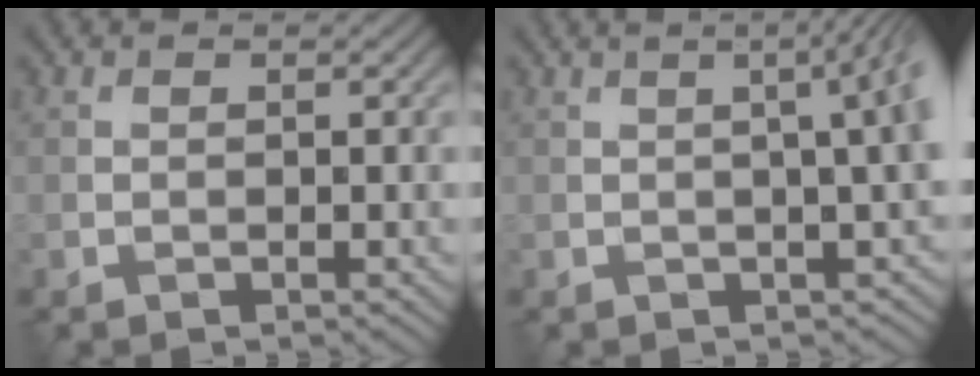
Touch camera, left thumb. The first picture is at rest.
{"total": 7.6, "force": [0.7, 2.6, 7.1], "torque": [-0.029, 0.032, -0.002]}